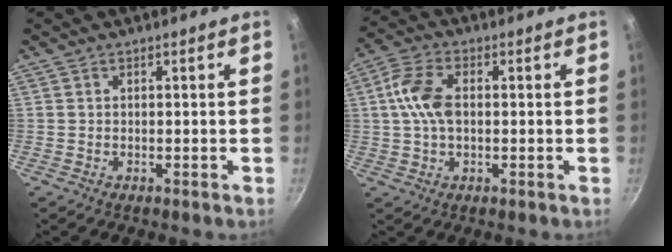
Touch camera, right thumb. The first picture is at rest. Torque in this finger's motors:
{"motor_torque": [-0.04, 0.10, 0.44, 0.62, 0.07]}